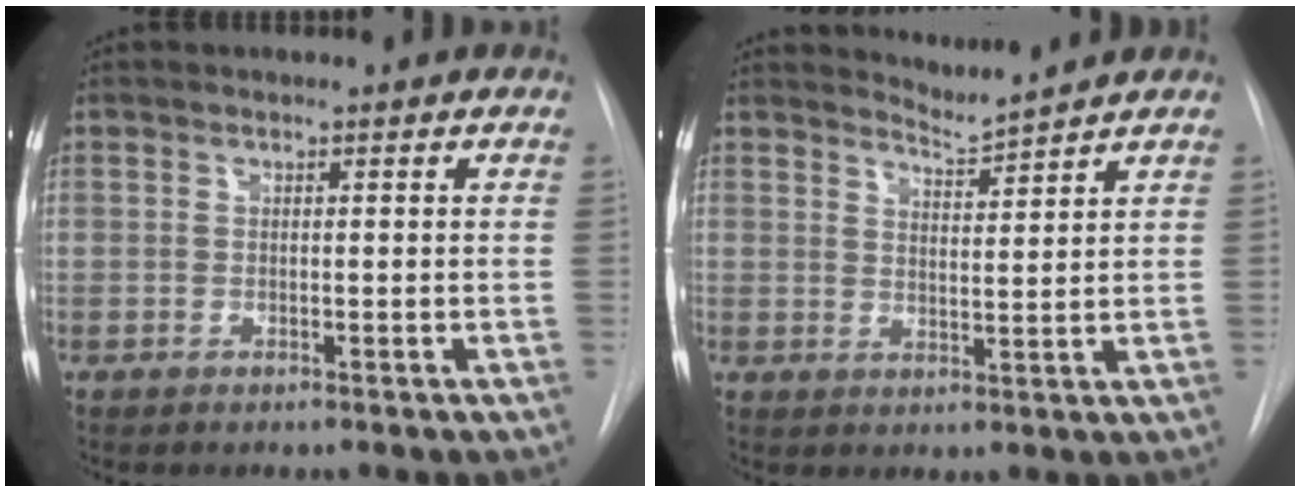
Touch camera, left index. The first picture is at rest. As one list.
[{"total": 3.8, "force": [3.5, -1.3, -0.6], "torque": [0.004, -0.019, 0.065]}]